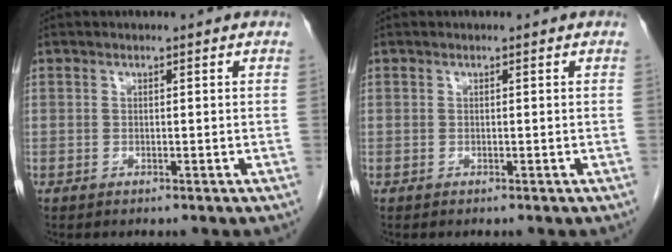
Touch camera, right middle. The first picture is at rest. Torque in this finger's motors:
{"motor_torque": [0.10, 0.09, 0.01, -0.01]}